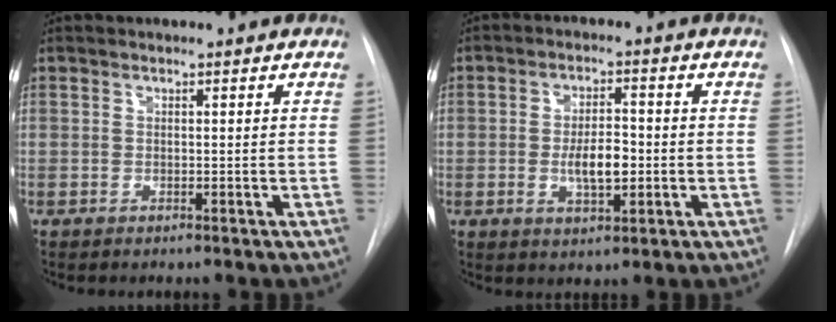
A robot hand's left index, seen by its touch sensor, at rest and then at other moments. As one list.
[{"total": 5.9, "force": [-0.9, 2.3, 5.4], "torque": [-0.095, 0.001, -0.011]}]